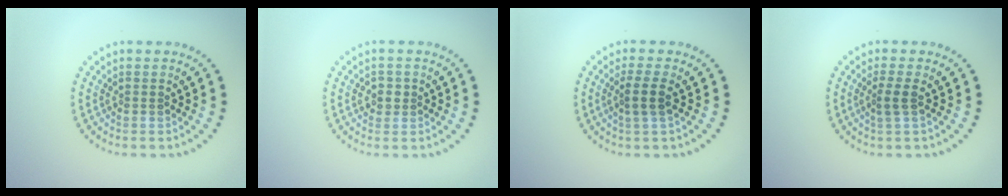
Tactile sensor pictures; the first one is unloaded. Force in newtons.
{"total": 1.4, "press": 1.3, "slide": 0.5}
{"total": 2.1, "press": 1.7, "slide": 1.2}
{"total": 1.6, "press": 1.3, "slide": 0.9}